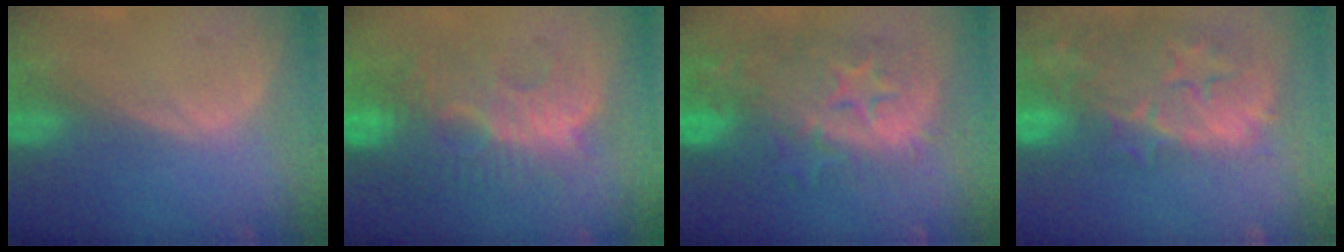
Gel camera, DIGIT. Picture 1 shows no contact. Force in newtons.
{"total": 10.2, "press": 9.7, "slide": 3.0}
{"total": 12.3, "press": 12.2, "slide": 1.1}
{"total": 13.4, "press": 11.7, "slide": 6.4}